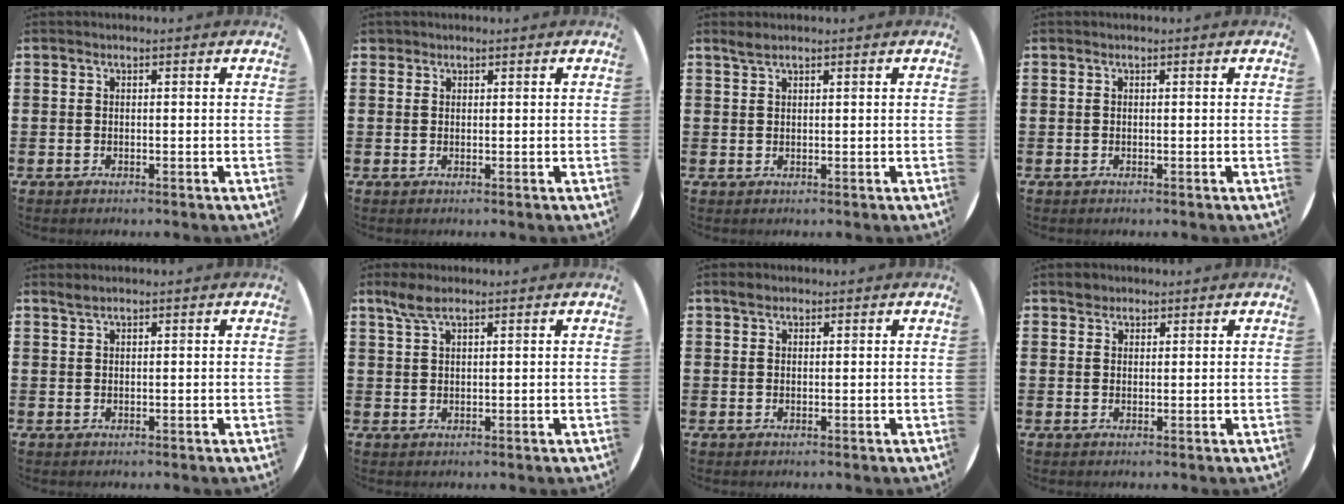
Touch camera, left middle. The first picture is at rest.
{"total": 0.6, "force": [0.6, 0.3, -0.1], "torque": [0.001, 0.003, 0.011]}
{"total": 1.2, "force": [1.1, 0.1, 0.5], "torque": [-0.011, 0.003, 0.020]}
{"total": 0.0}
{"total": 0.9, "force": [0.8, 0.0, 0.3], "torque": [-0.006, 0.000, 0.016]}
{"total": 3.1, "force": [2.2, 0.9, 2.0], "torque": [-0.044, 0.005, 0.041]}
{"total": 1.1, "force": [0.9, 0.5, 0.2], "torque": [0.001, 0.001, 0.016]}
{"total": 1.5, "force": [1.4, 0.7, 0.0], "torque": [0.006, -0.002, 0.026]}